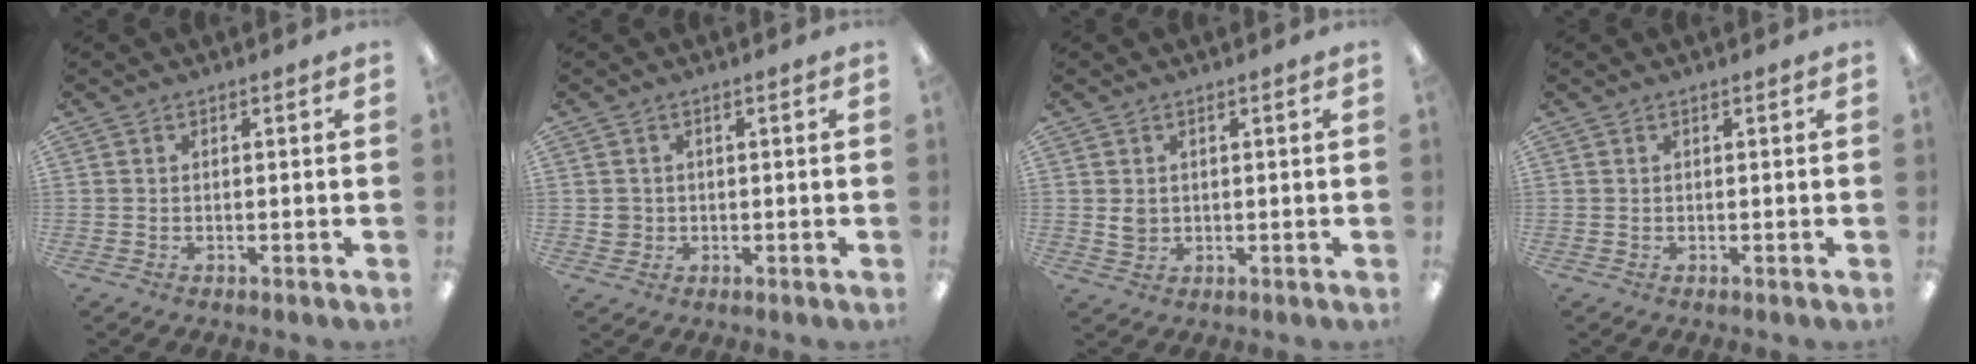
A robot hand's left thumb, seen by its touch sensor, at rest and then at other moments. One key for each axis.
{"total": 2.4, "fx": 0.1, "fy": 2.3, "fz": 0.5, "tx": -0.012, "ty": 0.003, "tz": 0.001}
{"total": 2.3, "fx": 0.7, "fy": 2.0, "fz": 1.0, "tx": -0.013, "ty": -0.001, "tz": 0.011}
{"total": 0.0}